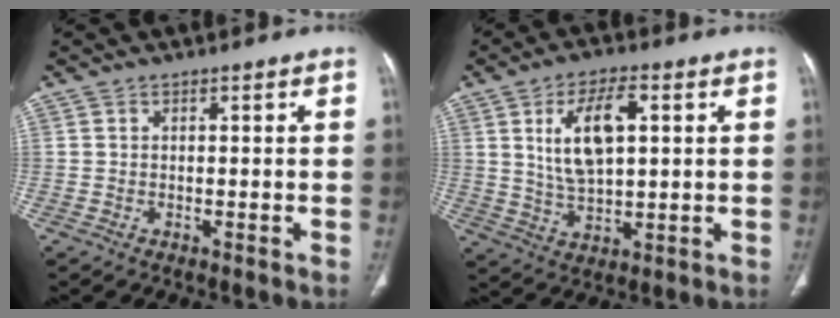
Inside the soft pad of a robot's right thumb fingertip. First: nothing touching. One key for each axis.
{"total": 11.3, "fx": 2.9, "fy": 5.2, "fz": 9.6, "tx": -0.170, "ty": -0.003, "tz": 0.056}